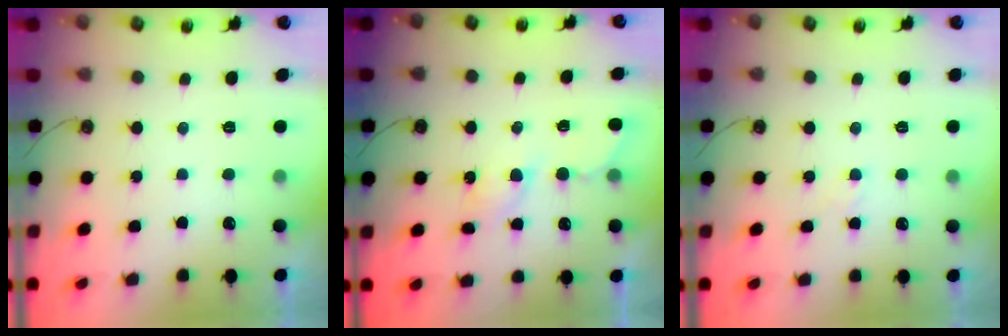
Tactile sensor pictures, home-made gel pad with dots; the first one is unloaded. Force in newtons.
{"total": 4.5, "press": 4.5, "slide": 0.6}
{"total": 1.9, "press": 1.9, "slide": 0.4}